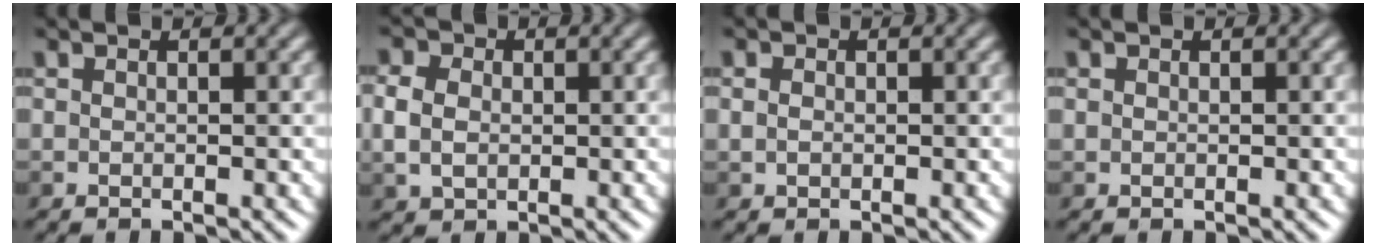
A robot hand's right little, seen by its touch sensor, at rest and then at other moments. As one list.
[{"total": 3.7, "force": [0.2, 3.0, 2.1], "torque": [-0.052, 0.008, -0.001]}, {"total": 0.9, "force": [0.1, 0.8, 0.5], "torque": [-0.011, 0.001, 0.000]}, {"total": 0.0}]